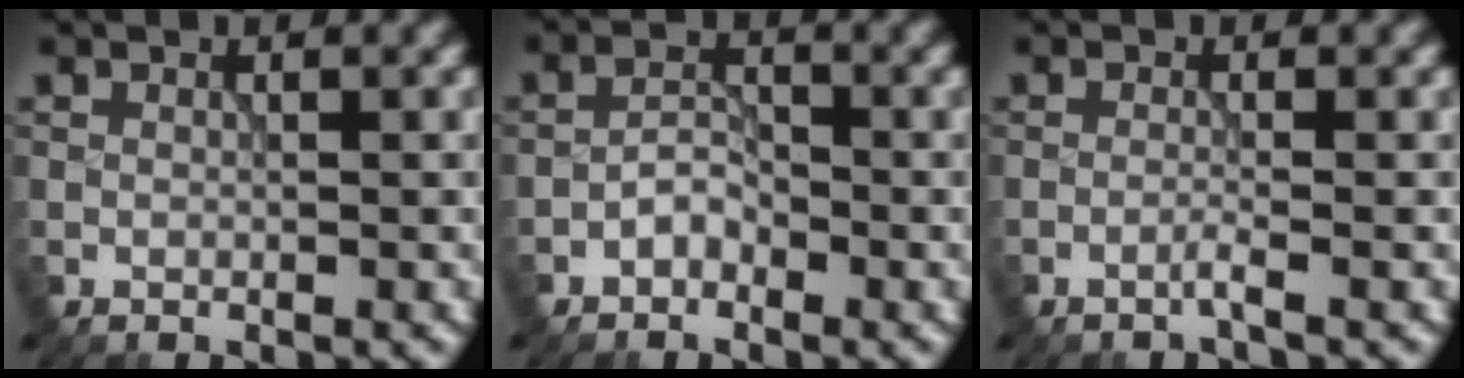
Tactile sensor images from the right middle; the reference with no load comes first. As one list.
[{"total": 1.7, "force": [-1.2, 0.9, 0.8], "torque": [-0.012, 0.007, -0.026]}, {"total": 0.9, "force": [-0.5, 0.0, 0.7], "torque": [-0.008, 0.000, -0.018]}]